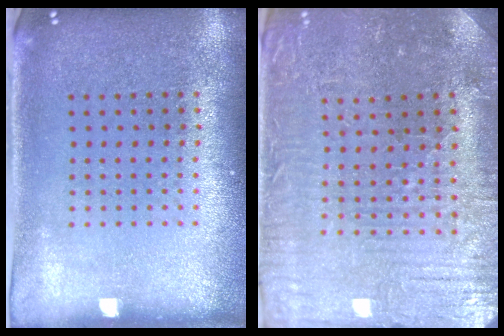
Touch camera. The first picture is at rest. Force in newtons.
{"total": 2.0, "press": 1.9, "slide": 0.4}